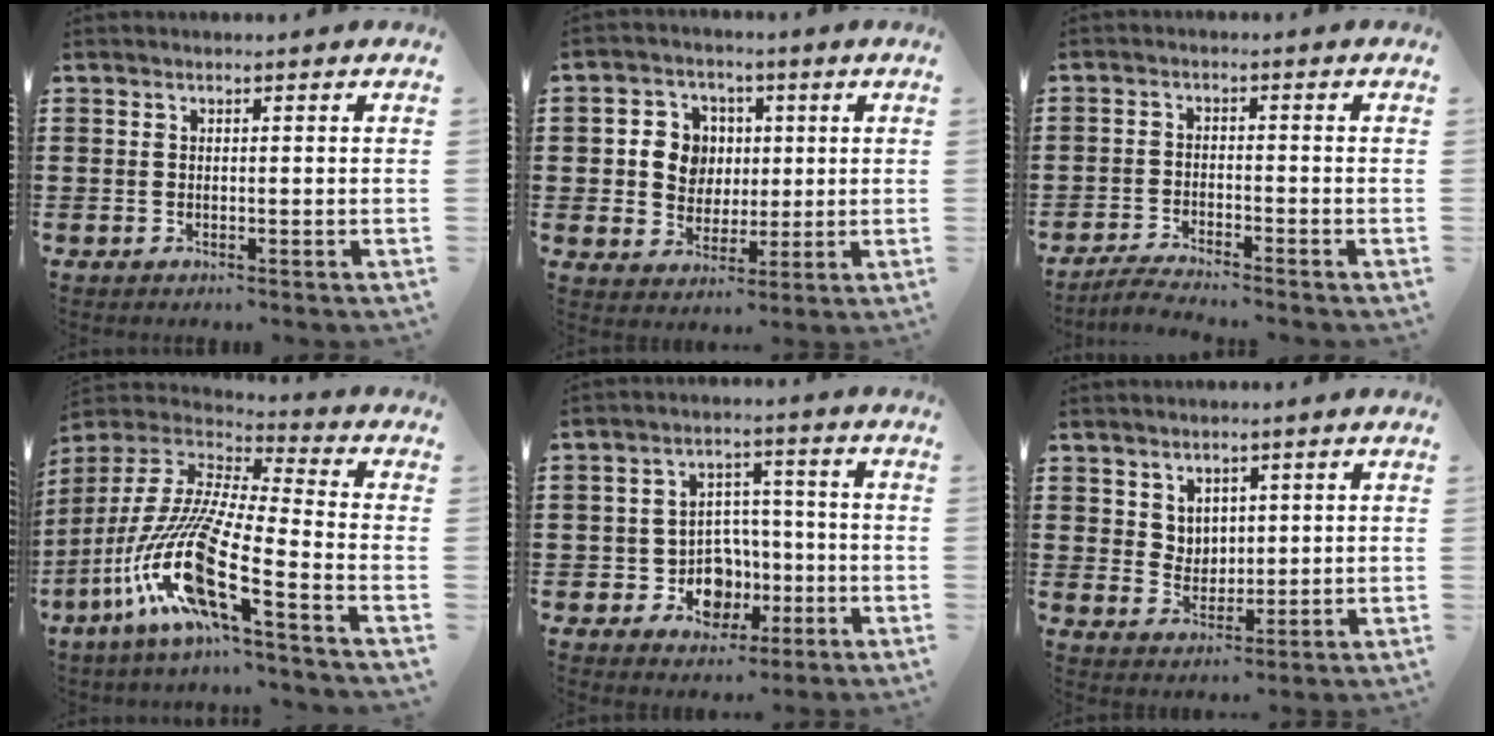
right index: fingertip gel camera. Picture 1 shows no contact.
{"total": 6.7, "force": [0.8, 6.2, 2.2], "torque": [-0.064, 0.018, 0.012]}
{"total": 3.0, "force": [-3.0, -0.1, 0.5], "torque": [-0.011, 0.003, -0.061]}
{"total": 15.4, "force": [-8.4, 2.1, 12.7], "torque": [-0.287, -0.015, -0.166]}
{"total": 7.2, "force": [-2.1, 6.3, 2.9], "torque": [-0.048, 0.012, -0.031]}
{"total": 3.9, "force": [2.5, 2.9, 0.6], "torque": [-0.018, 0.003, 0.046]}